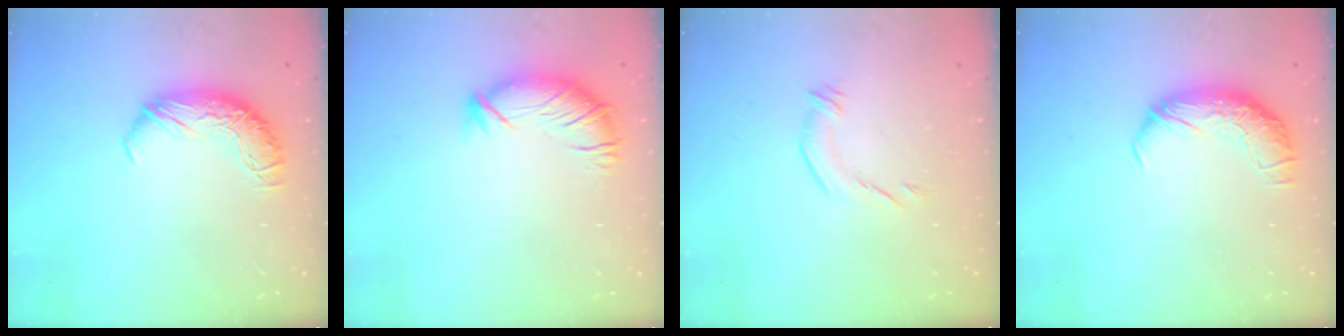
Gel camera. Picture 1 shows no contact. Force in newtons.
{"total": 2.8, "press": 2.0, "slide": 2.0}
{"total": 4.7, "press": 4.6, "slide": 1.0}
{"total": 1.7, "press": 0.6, "slide": 1.6}